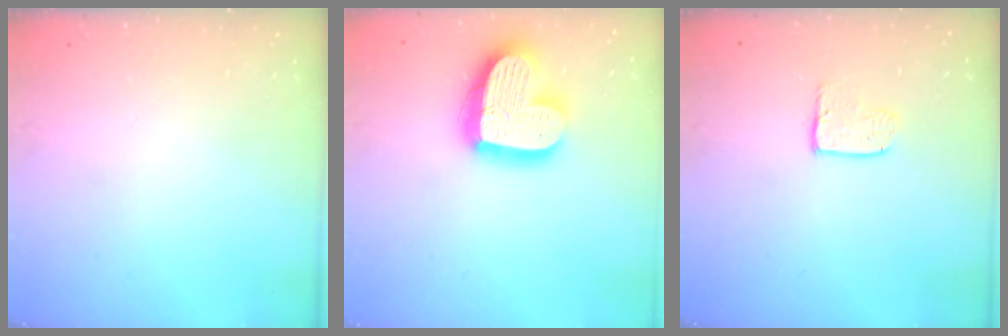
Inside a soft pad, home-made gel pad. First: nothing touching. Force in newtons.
{"total": 19.4, "press": 19.3, "slide": 1.5}
{"total": 4.0, "press": 4.0, "slide": 0.4}